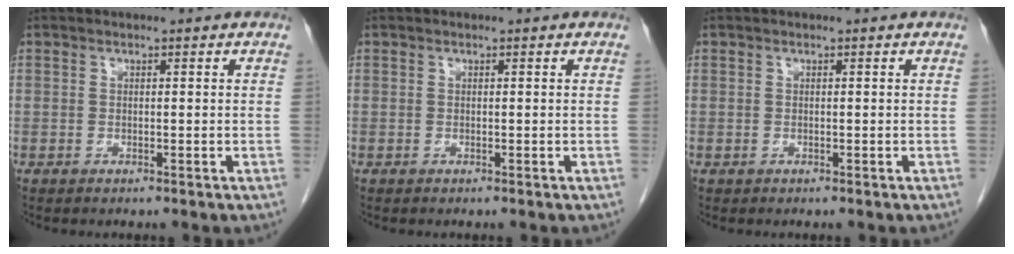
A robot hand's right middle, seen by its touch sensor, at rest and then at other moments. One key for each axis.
{"total": 0.0}
{"total": 0.0}